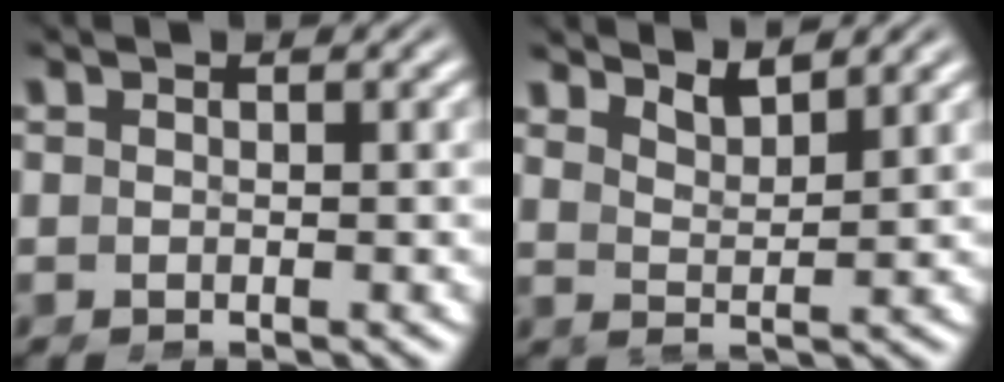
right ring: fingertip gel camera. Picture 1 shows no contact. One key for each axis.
{"total": 3.6, "fx": 3.3, "fy": 0.9, "fz": 1.3, "tx": -0.026, "ty": 0.000, "tz": 0.051}